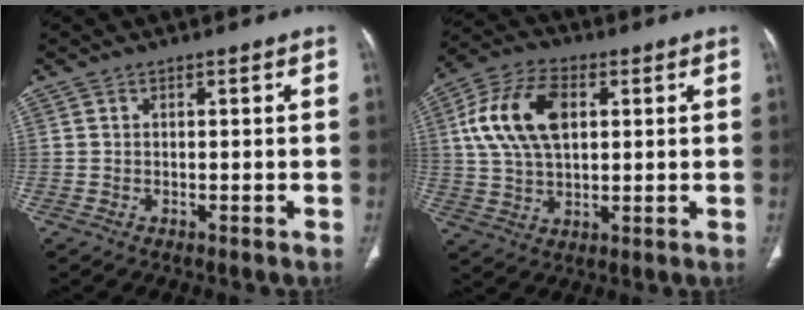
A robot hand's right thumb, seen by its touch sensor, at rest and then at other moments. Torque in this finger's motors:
{"motor_torque": [-0.26, 1.39, 1.20, -0.37, 0.15]}